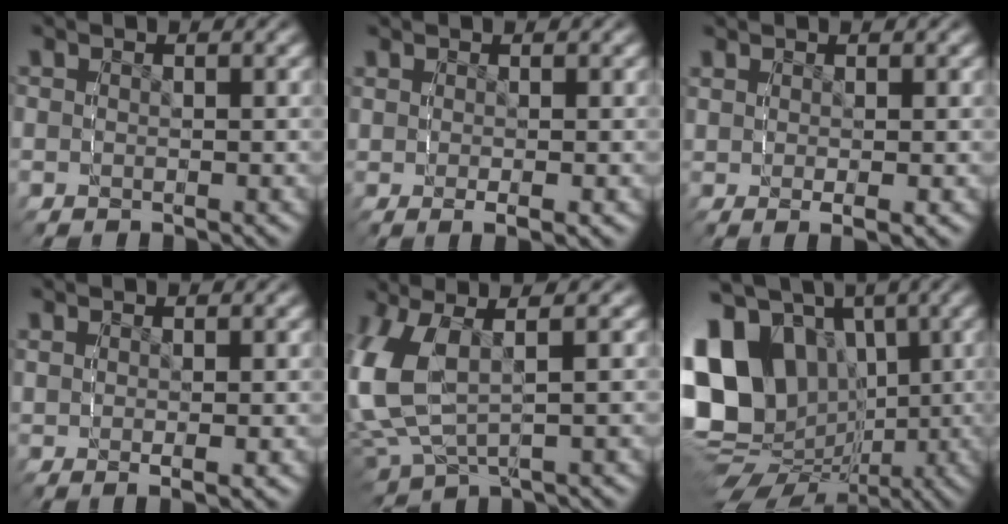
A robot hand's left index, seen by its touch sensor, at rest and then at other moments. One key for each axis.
{"total": 1.2, "fx": 0.0, "fy": -0.3, "fz": 1.1, "tx": -0.024, "ty": -0.002, "tz": 0.003}
{"total": 1.2, "fx": 0.4, "fy": -0.3, "fz": 1.0, "tx": -0.023, "ty": -0.002, "tz": 0.009}
{"total": 1.2, "fx": 0.7, "fy": -0.2, "fz": 0.9, "tx": -0.022, "ty": -0.002, "tz": 0.015}
{"total": 10.3, "fx": 0.3, "fy": 8.0, "fz": 6.5, "tx": -0.178, "ty": -0.015, "tz": 0.004}
{"total": 18.9, "fx": -1.0, "fy": 15.5, "fz": 10.7, "tx": -0.237, "ty": -0.052, "tz": -0.013}